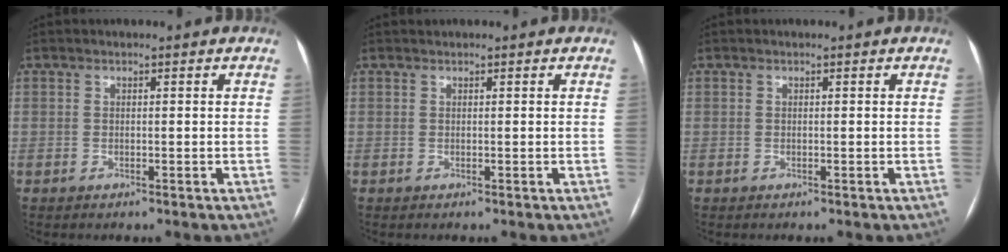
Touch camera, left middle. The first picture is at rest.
{"total": 0.0}
{"total": 0.0}